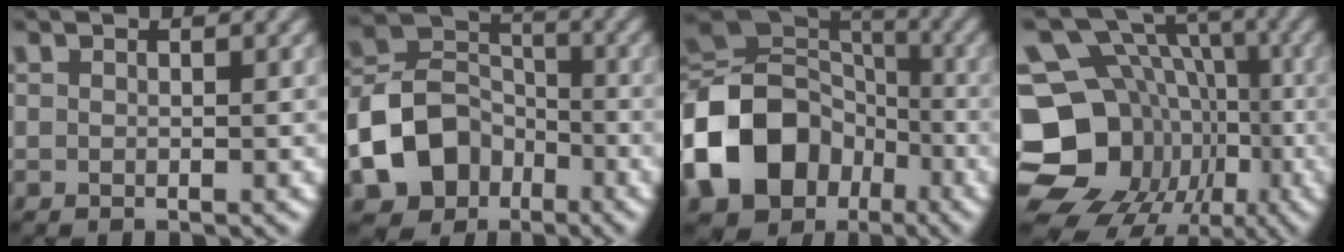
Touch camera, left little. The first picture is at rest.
{"total": 8.4, "force": [-3.8, 6.2, 4.0], "torque": [-0.076, 0.002, -0.079]}
{"total": 16.5, "force": [-6.1, 13.0, 8.1], "torque": [-0.195, 0.000, -0.124]}
{"total": 18.6, "force": [-5.8, 16.3, 6.8], "torque": [-0.143, -0.005, -0.100]}